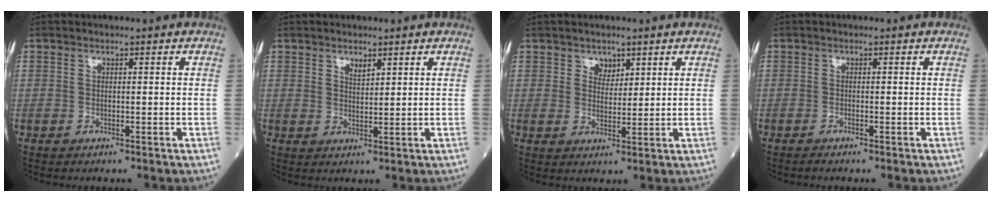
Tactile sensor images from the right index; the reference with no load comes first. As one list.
[{"total": 1.9, "force": [1.3, 0.8, 1.1], "torque": [-0.019, -0.002, 0.026]}, {"total": 2.6, "force": [1.7, 1.8, 0.9], "torque": [-0.012, -0.001, 0.029]}, {"total": 0.6, "force": [-0.5, -0.1, 0.3], "torque": [-0.010, 0.000, -0.010]}]